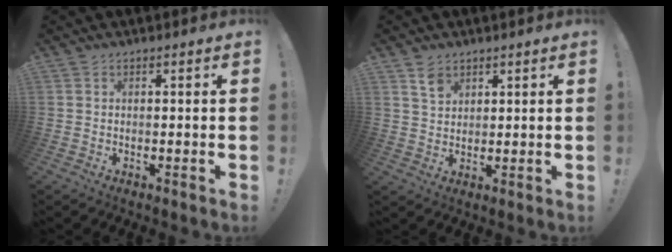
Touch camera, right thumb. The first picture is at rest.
{"total": 5.1, "force": [3.4, 3.4, 1.8], "torque": [-0.025, -0.013, 0.062]}